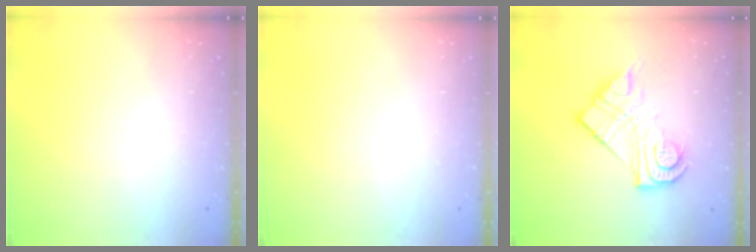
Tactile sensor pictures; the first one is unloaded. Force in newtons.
{"total": 1.6, "press": 1.6, "slide": 0.1}
{"total": 15.8, "press": 15.7, "slide": 1.0}